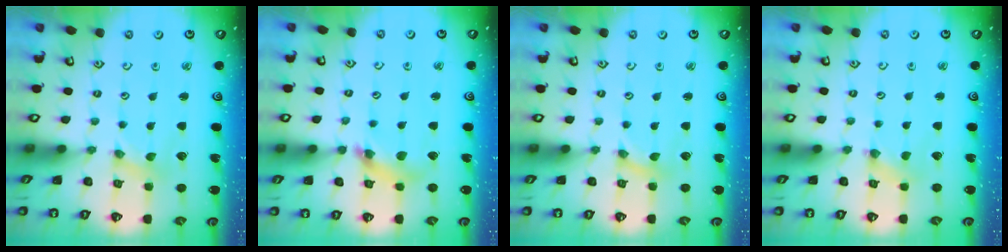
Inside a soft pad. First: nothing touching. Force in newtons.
{"total": 10.0, "press": 9.9, "slide": 1.3}
{"total": 0.0}
{"total": 0.0}